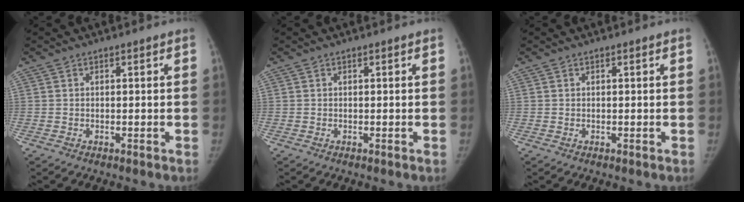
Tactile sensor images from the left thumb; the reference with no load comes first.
{"total": 0.0}
{"total": 0.0}